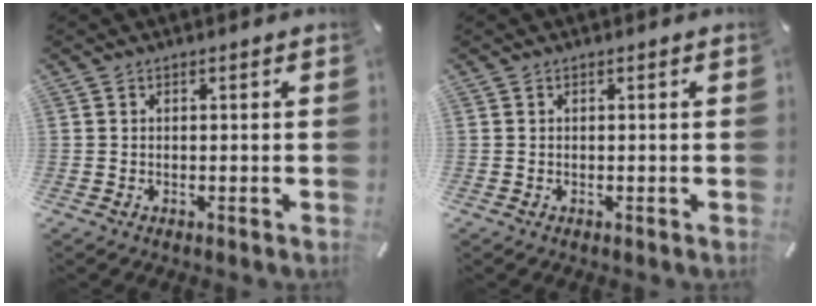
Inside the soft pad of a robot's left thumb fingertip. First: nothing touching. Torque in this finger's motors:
{"motor_torque": [-0.01, 0.01, -0.04, 0.05, 0.00]}